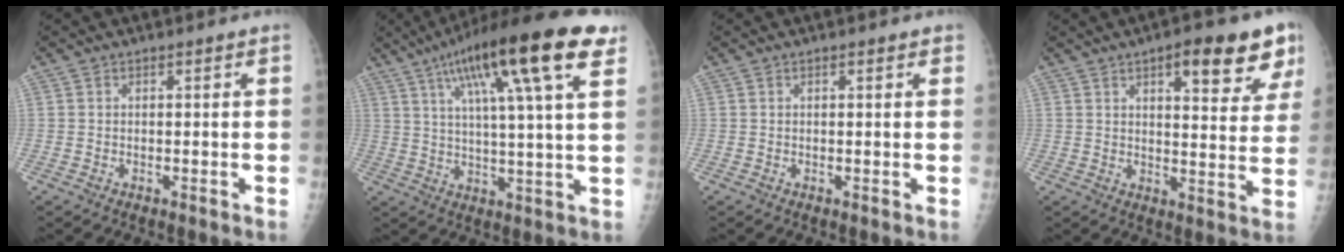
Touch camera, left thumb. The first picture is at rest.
{"total": 21.4, "force": [10.7, 3.7, 18.2], "torque": [-0.285, -0.003, 0.163]}
{"total": 1.0, "force": [0.5, 0.4, 0.7], "torque": [-0.009, 0.000, 0.004]}
{"total": 13.8, "force": [7.7, 4.4, 10.6], "torque": [-0.099, -0.030, 0.098]}